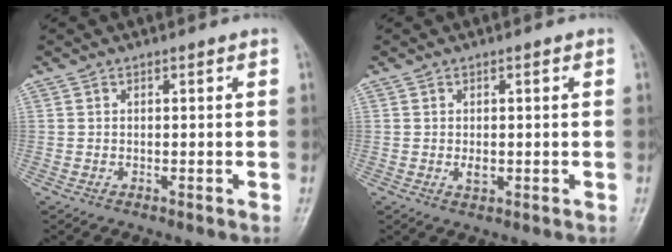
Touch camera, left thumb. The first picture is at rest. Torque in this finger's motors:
{"motor_torque": [-0.01, 0.65, 0.42, -0.18, 0.00]}